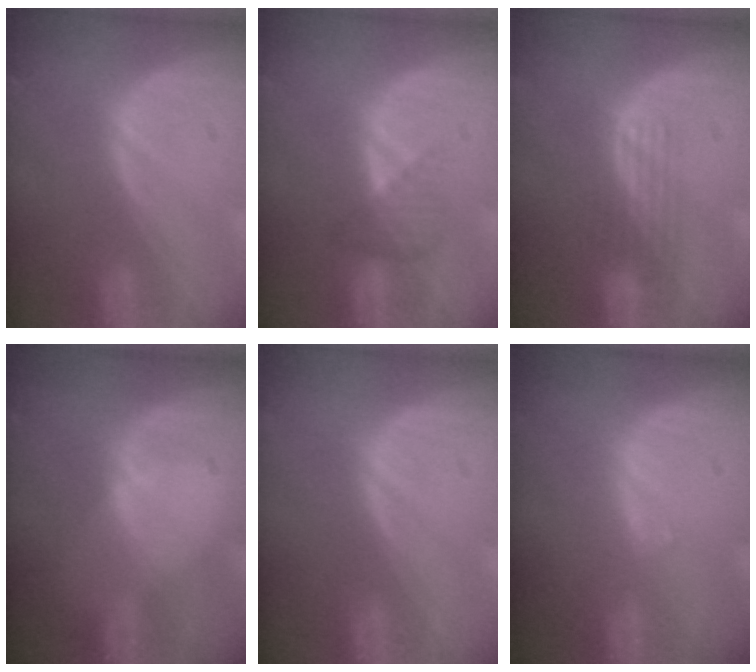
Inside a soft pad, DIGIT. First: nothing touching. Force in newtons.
{"total": 3.3, "press": 3.1, "slide": 1.1}
{"total": 2.9, "press": 2.7, "slide": 1.1}
{"total": 1.1, "press": 1.1, "slide": 0.2}
{"total": 0.0}
{"total": 0.6, "press": 0.5, "slide": 0.2}